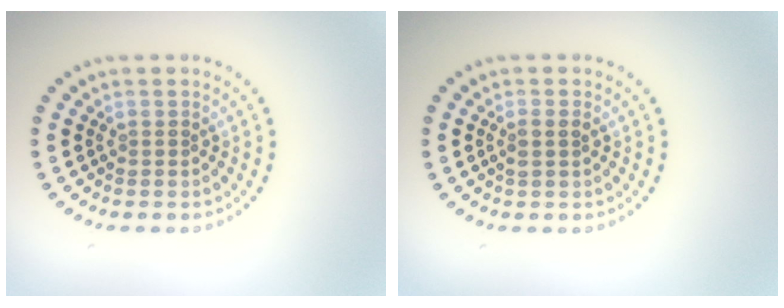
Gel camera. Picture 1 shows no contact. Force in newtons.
{"total": 1.2, "press": 1.1, "slide": 0.3}